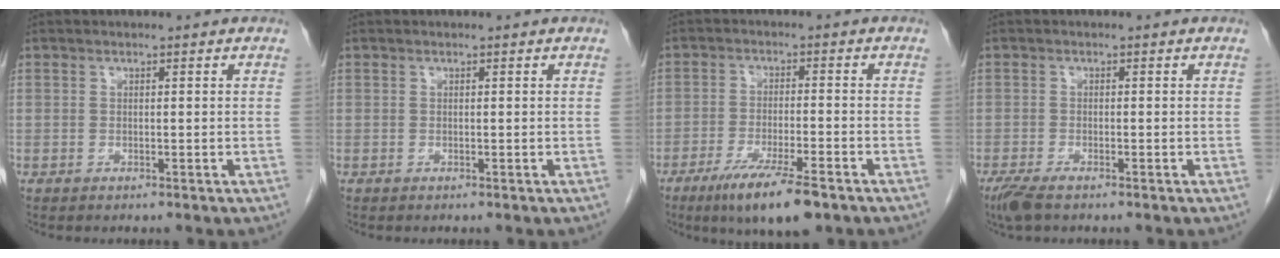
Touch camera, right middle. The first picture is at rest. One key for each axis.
{"total": 0.0}
{"total": 9.7, "fx": -6.3, "fy": 1.1, "fz": 7.3, "tx": -0.128, "ty": -0.023, "tz": -0.103}
{"total": 3.7, "fx": -2.7, "fy": 0.9, "fz": 2.4, "tx": -0.052, "ty": -0.011, "tz": -0.046}